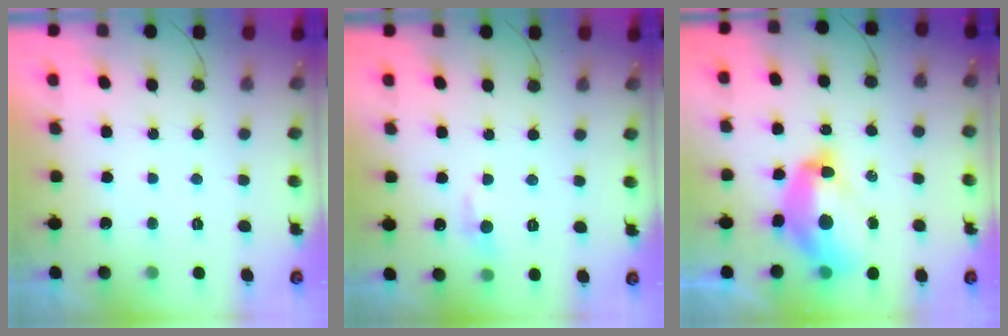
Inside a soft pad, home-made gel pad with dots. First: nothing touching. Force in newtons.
{"total": 6.9, "press": 6.9, "slide": 0.8}
{"total": 14.0, "press": 14.0, "slide": 1.2}